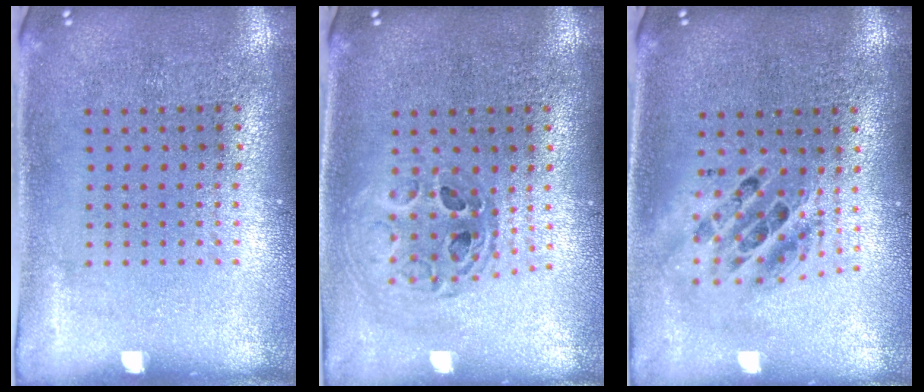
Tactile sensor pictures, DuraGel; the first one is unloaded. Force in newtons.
{"total": 0.7, "press": 0.7, "slide": 0.1}
{"total": 1.8, "press": 1.4, "slide": 1.1}